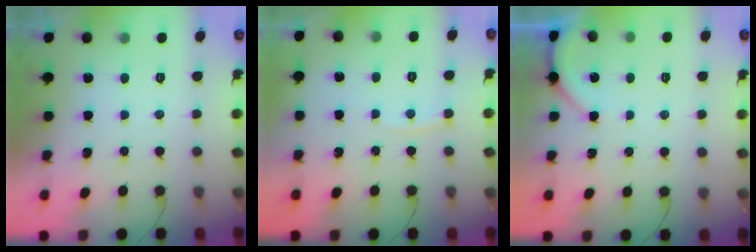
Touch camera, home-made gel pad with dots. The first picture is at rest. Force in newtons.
{"total": 3.6, "press": 3.6, "slide": 0.4}
{"total": 2.2, "press": 2.2, "slide": 0.3}